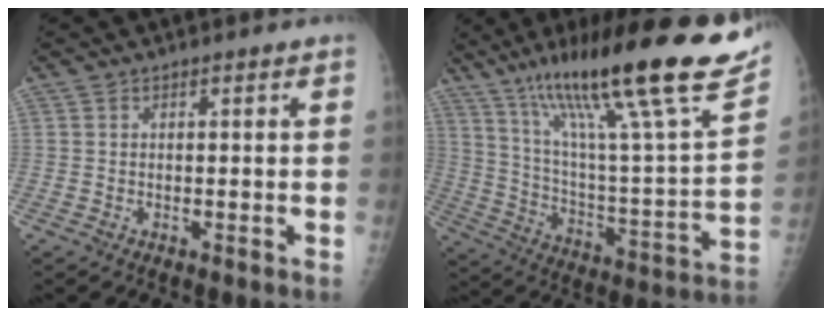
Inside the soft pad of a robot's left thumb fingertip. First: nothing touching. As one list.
[{"total": 32.0, "force": [20.2, 5.2, 24.3], "torque": [-0.371, -0.041, 0.326]}]